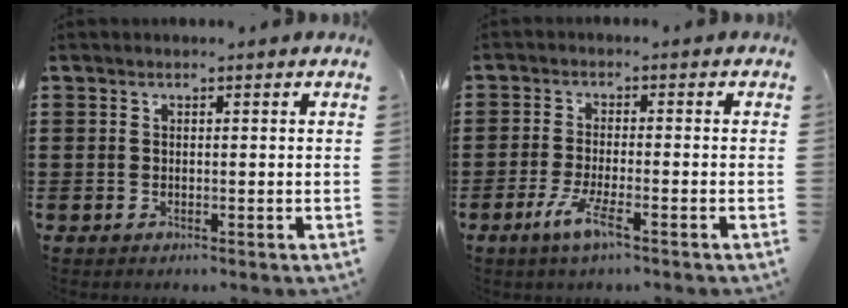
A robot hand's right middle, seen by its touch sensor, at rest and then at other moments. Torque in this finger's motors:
{"motor_torque": [1.05, -0.59, 0.33, 0.06]}